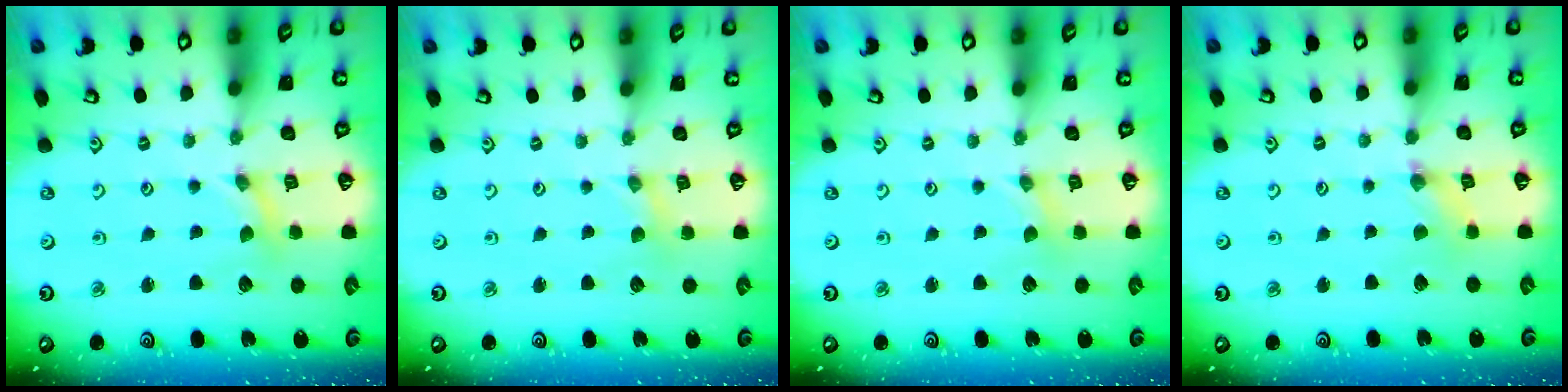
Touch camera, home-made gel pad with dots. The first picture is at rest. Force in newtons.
{"total": 0.0}
{"total": 0.0}
{"total": 1.2, "press": 1.2, "slide": 0.3}